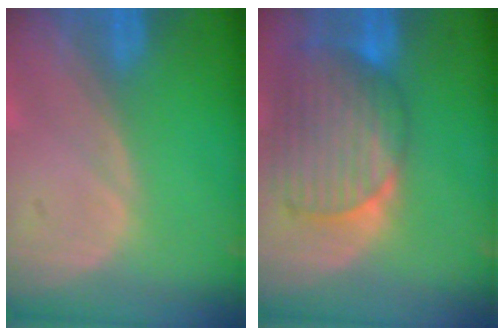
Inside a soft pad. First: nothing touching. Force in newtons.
{"total": 10.0, "press": 8.6, "slide": 5.0}